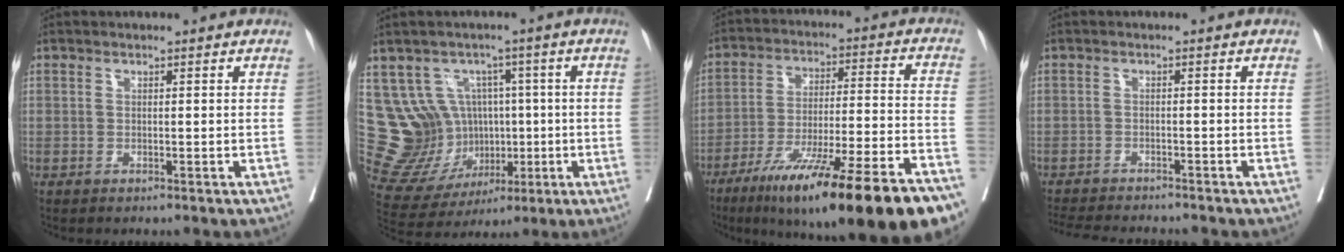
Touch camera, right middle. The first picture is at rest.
{"total": 10.9, "force": [0.7, 10.5, 3.0], "torque": [-0.053, 0.043, 0.042]}
{"total": 27.9, "force": [-19.3, 2.5, 20.0], "torque": [-0.233, -0.019, -0.302]}
{"total": 9.4, "force": [-8.8, 1.0, 3.2], "torque": [-0.045, -0.010, -0.128]}